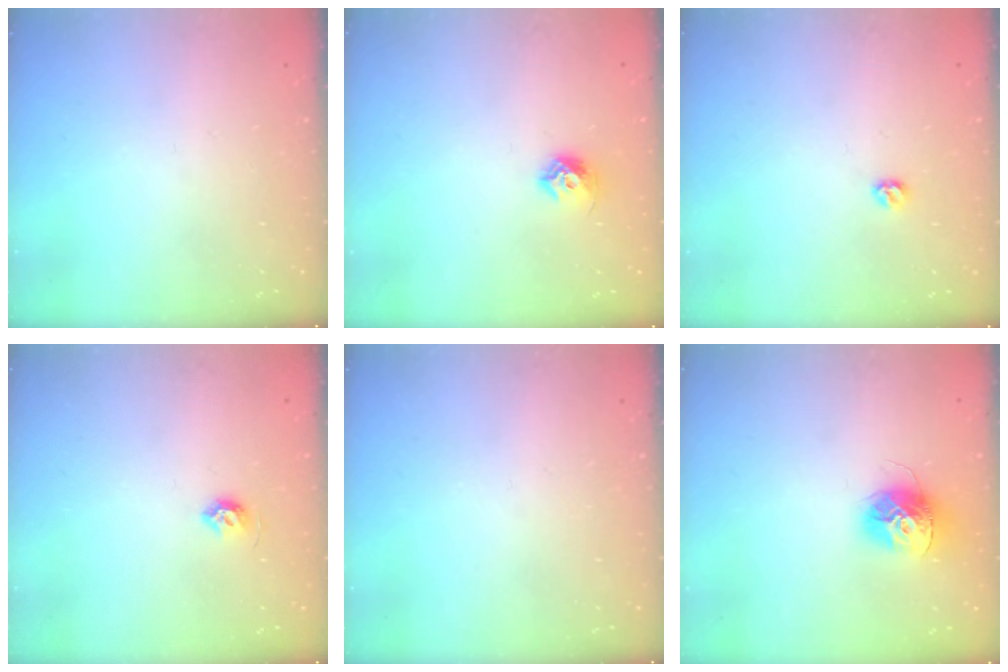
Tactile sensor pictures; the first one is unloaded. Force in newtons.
{"total": 7.4, "press": 7.3, "slide": 1.1}
{"total": 5.1, "press": 5.0, "slide": 0.7}
{"total": 4.9, "press": 4.9, "slide": 0.7}
{"total": 0.0}
{"total": 13.2, "press": 13.2, "slide": 1.2}